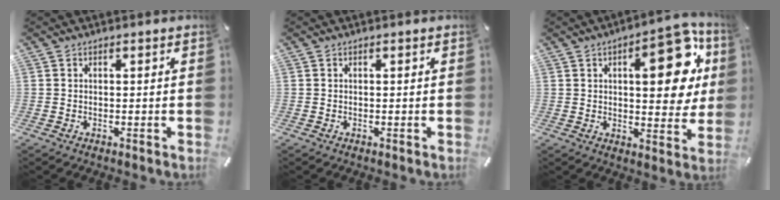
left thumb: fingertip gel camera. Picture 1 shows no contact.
{"total": 0.0}
{"total": 19.1, "force": [6.4, 8.4, 15.9], "torque": [-0.193, -0.022, 0.092]}